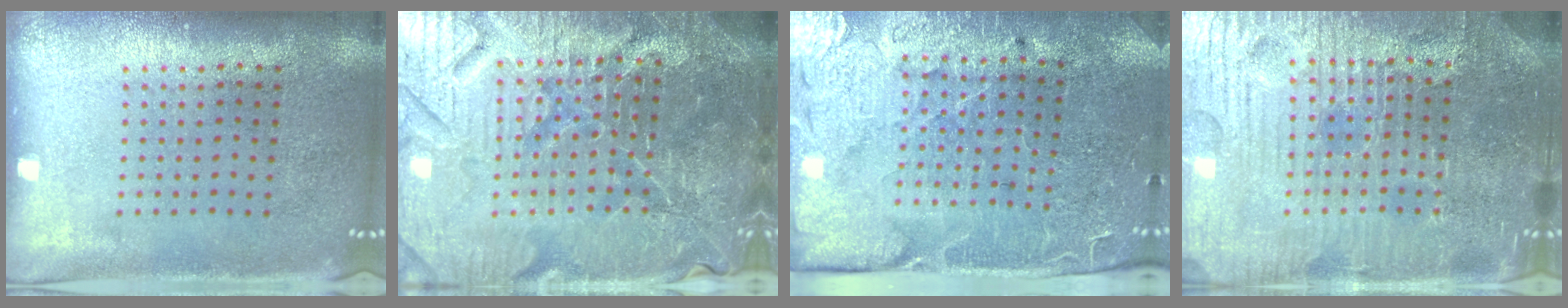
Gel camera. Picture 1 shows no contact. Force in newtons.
{"total": 6.6, "press": 5.9, "slide": 2.8}
{"total": 3.6, "press": 3.5, "slide": 0.6}
{"total": 5.4, "press": 5.2, "slide": 1.8}